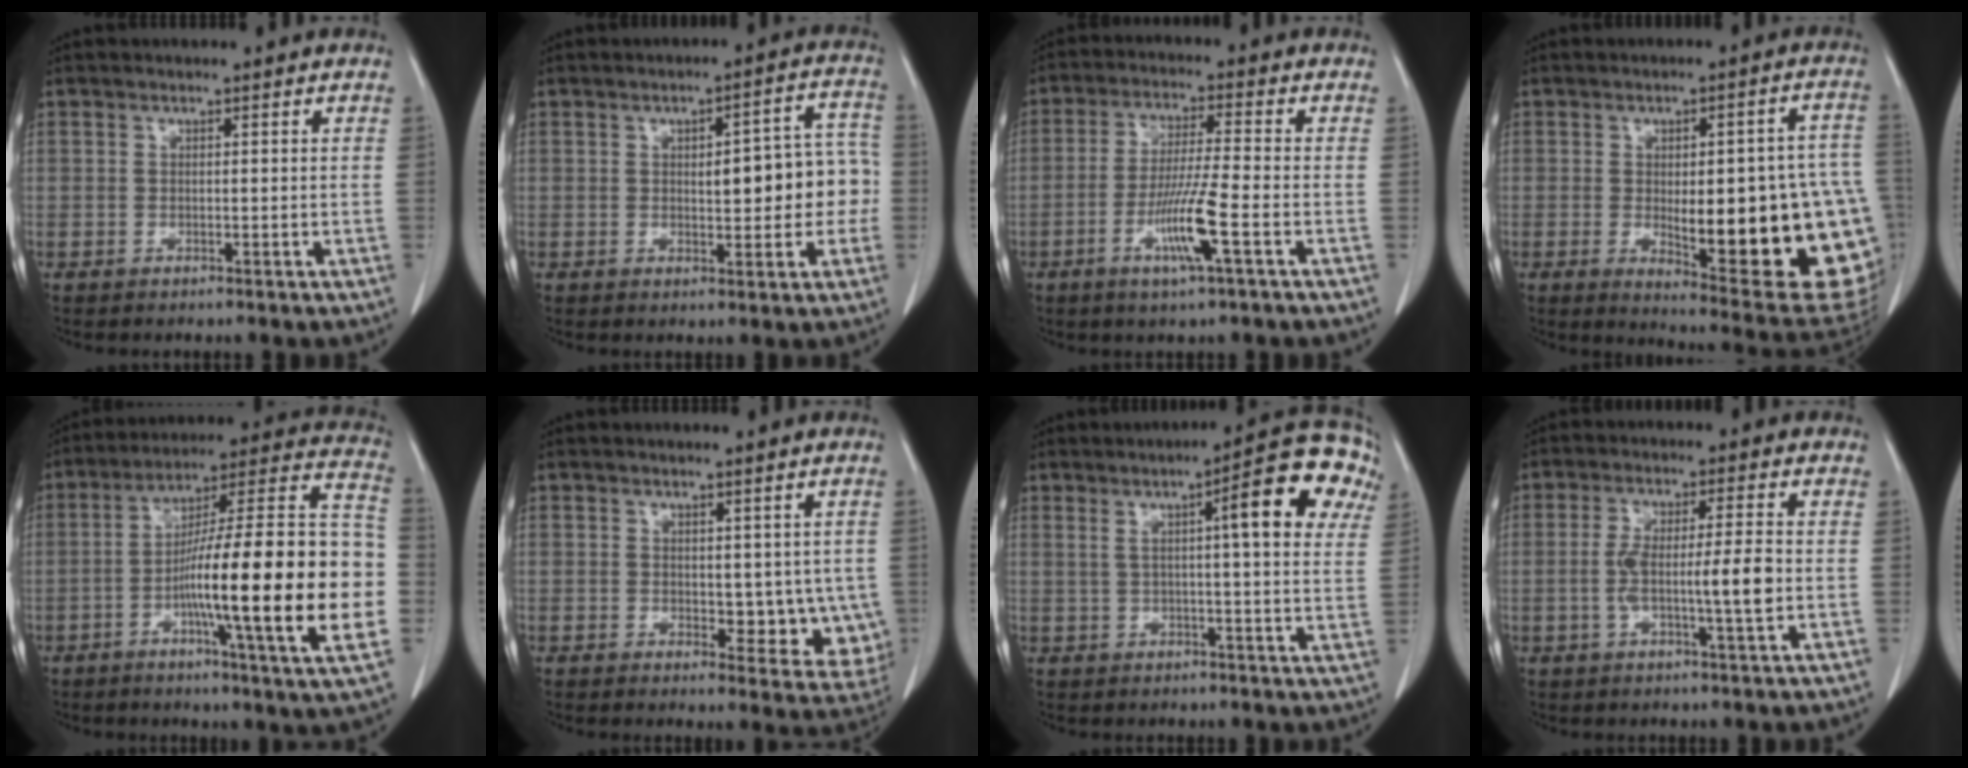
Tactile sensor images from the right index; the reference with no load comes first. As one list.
[{"total": 9.7, "force": [-0.3, 3.4, 9.1], "torque": [-0.104, 0.033, 0.000]}, {"total": 8.4, "force": [-3.1, -0.4, 7.8], "torque": [-0.148, -0.011, -0.059]}, {"total": 24.2, "force": [-3.8, 5.6, 23.2], "torque": [-0.212, 0.007, -0.021]}, {"total": 26.4, "force": [-4.9, 1.0, 25.9], "torque": [-0.321, 0.011, -0.084]}, {"total": 7.9, "force": [0.0, 4.4, 6.6], "torque": [-0.053, -0.012, 0.009]}, {"total": 12.8, "force": [4.6, 1.1, 11.9], "torque": [-0.150, 0.016, 0.047]}, {"total": 7.7, "force": [-1.0, 0.3, 7.7], "torque": [-0.139, 0.007, -0.016]}]